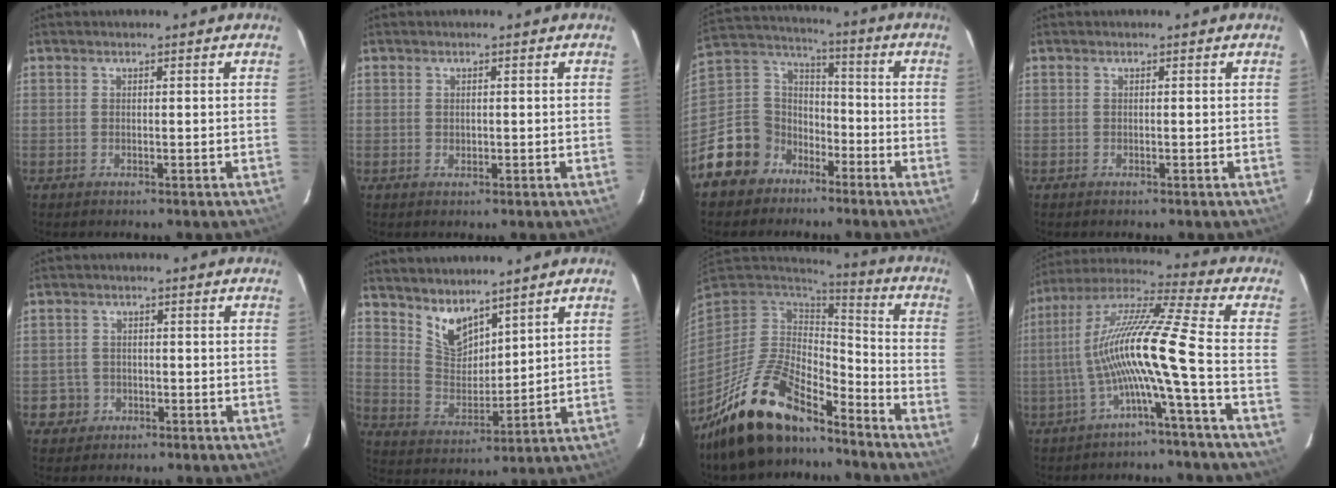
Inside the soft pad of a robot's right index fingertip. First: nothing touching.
{"total": 0.7, "force": [0.1, 0.6, 0.2], "torque": [0.000, 0.001, 0.002]}
{"total": 12.9, "force": [-8.1, 9.9, 2.1], "torque": [-0.073, 0.054, -0.142]}
{"total": 0.0}
{"total": 3.7, "force": [-1.2, 3.5, 0.0], "torque": [-0.007, 0.017, -0.016]}
{"total": 8.4, "force": [6.7, 3.3, 3.6], "torque": [-0.063, -0.003, 0.138]}
{"total": 19.3, "force": [-14.3, 7.1, 10.8], "torque": [-0.225, -0.024, -0.251]}
{"total": 13.4, "force": [-4.0, -1.7, 12.7], "torque": [-0.229, 0.002, -0.076]}